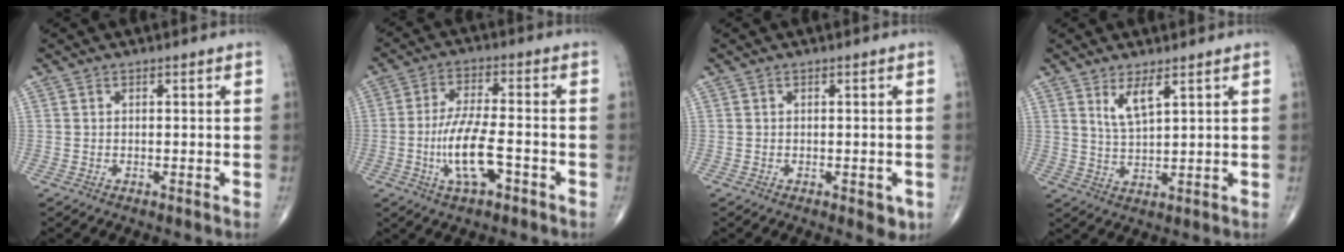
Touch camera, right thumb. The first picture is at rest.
{"total": 9.9, "force": [-3.3, 3.3, 8.8], "torque": [-0.174, 0.017, -0.060]}
{"total": 2.6, "force": [-0.9, 1.3, 2.0], "torque": [-0.009, -0.001, -0.008]}
{"total": 4.7, "force": [2.6, 1.1, 3.7], "torque": [-0.071, -0.024, 0.057]}